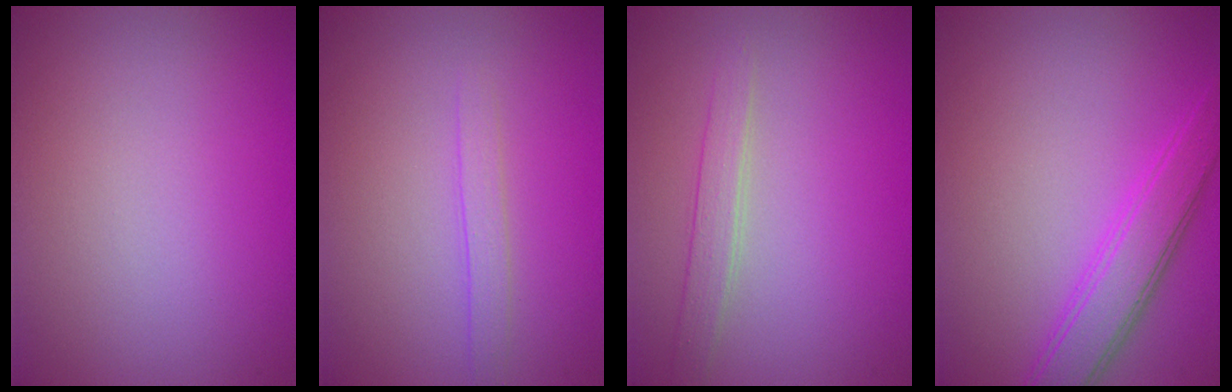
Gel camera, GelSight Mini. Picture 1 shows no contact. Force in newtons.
{"total": 1.2, "press": 1.2, "slide": 0.2}
{"total": 1.8, "press": 1.8, "slide": 0.1}
{"total": 4.0, "press": 4.0, "slide": 0.0}